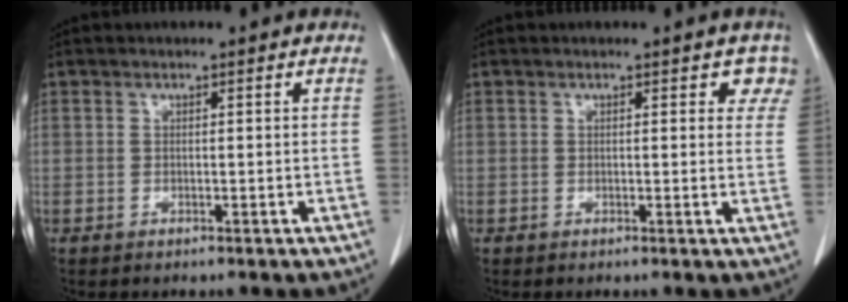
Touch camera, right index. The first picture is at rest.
{"total": 3.4, "force": [2.3, 1.8, 1.7], "torque": [0.000, 0.004, 0.013]}